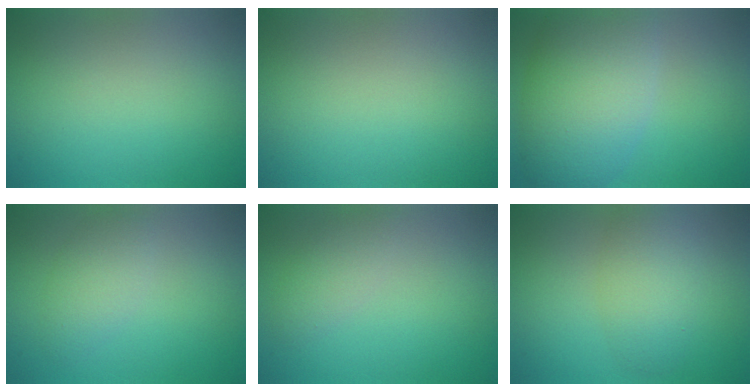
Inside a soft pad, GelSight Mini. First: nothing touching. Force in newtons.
{"total": 0.0}
{"total": 9.6, "press": 9.6, "slide": 0.4}
{"total": 2.6, "press": 2.6, "slide": 0.1}
{"total": 2.1, "press": 2.1, "slide": 0.1}
{"total": 4.0, "press": 4.0, "slide": 0.1}